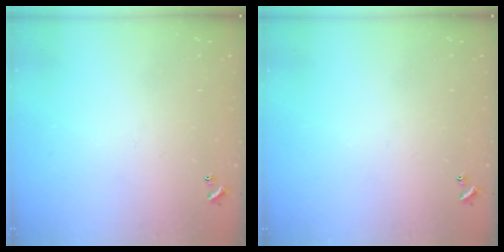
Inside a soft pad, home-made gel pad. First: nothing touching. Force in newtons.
{"total": 0.0}